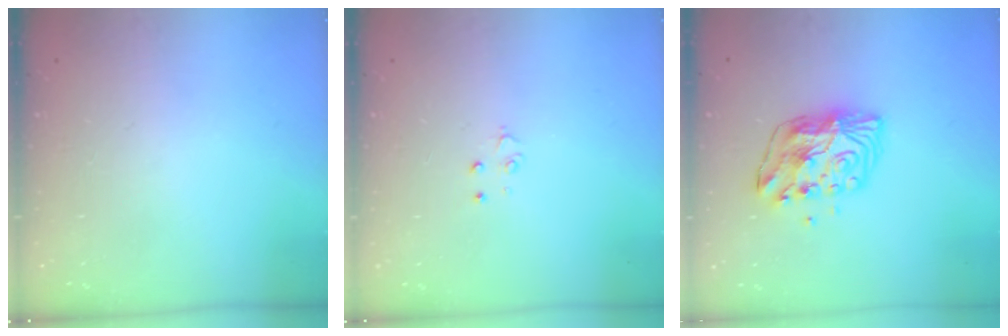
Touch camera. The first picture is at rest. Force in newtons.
{"total": 2.8, "press": 2.8, "slide": 0.3}
{"total": 10.2, "press": 10.2, "slide": 0.6}